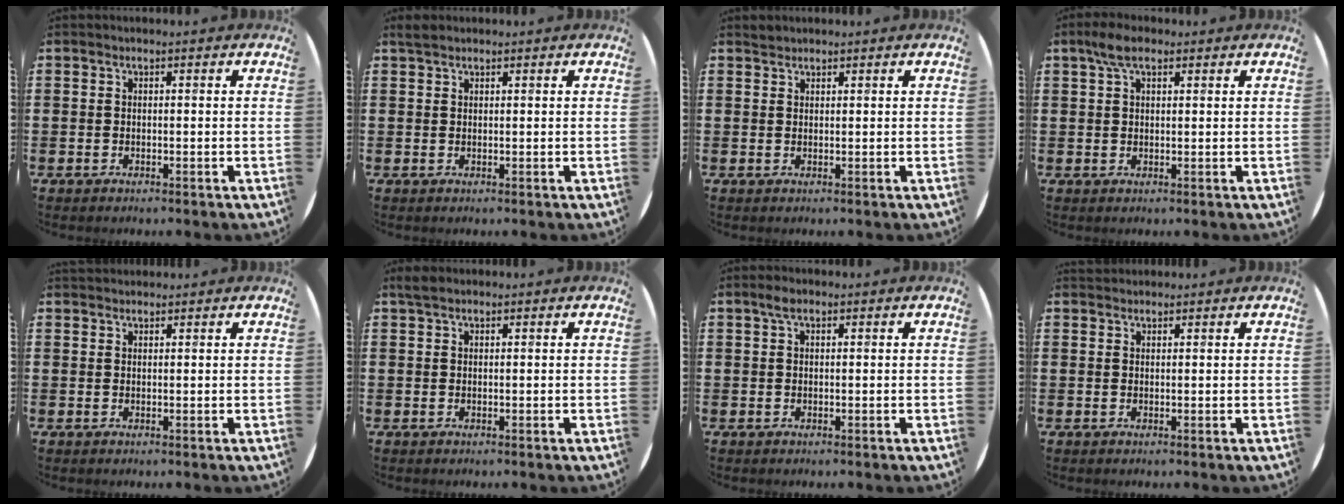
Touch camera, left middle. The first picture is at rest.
{"total": 1.1, "force": [1.0, 0.3, 0.3], "torque": [-0.008, 0.004, 0.019]}
{"total": 0.9, "force": [0.9, 0.2, -0.1], "torque": [0.009, -0.002, 0.016]}
{"total": 3.8, "force": [2.3, 1.7, 2.4], "torque": [-0.045, 0.006, 0.039]}
{"total": 0.9, "force": [0.9, 0.1, -0.2], "torque": [0.003, 0.002, 0.017]}
{"total": 1.3, "force": [1.1, 0.5, 0.6], "torque": [-0.005, 0.001, 0.019]}
{"total": 1.7, "force": [1.0, 0.8, 1.1], "torque": [-0.017, 0.003, 0.016]}
{"total": 0.9, "force": [0.8, 0.2, -0.2], "torque": [0.004, 0.003, 0.015]}